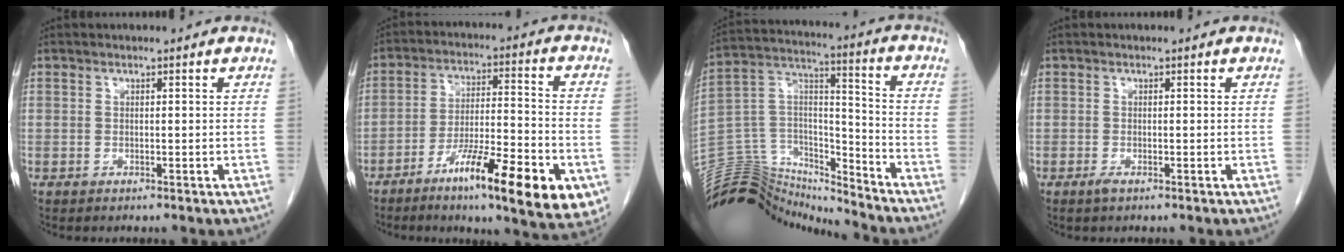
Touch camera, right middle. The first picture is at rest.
{"total": 16.9, "force": [-8.1, 2.3, 14.7], "torque": [-0.202, -0.012, -0.120]}
{"total": 15.1, "force": [-14.8, 3.1, 0.3], "torque": [-0.004, 0.078, -0.263]}
{"total": 0.9, "force": [-0.6, 0.2, 0.6], "torque": [-0.014, -0.001, -0.009]}